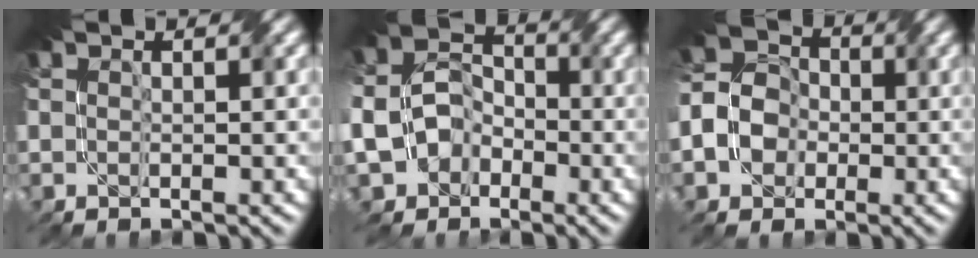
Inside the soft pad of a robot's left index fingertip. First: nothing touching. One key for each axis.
{"total": 6.3, "fx": -2.1, "fy": 5.0, "fz": 3.2, "tx": -0.068, "ty": -0.007, "tz": -0.047}
{"total": 5.1, "fx": -1.6, "fy": 4.2, "fz": 2.5, "tx": -0.056, "ty": 0.005, "tz": -0.041}